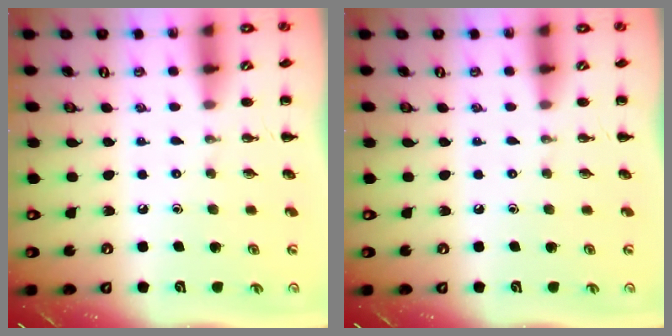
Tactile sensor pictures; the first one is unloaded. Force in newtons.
{"total": 0.0}